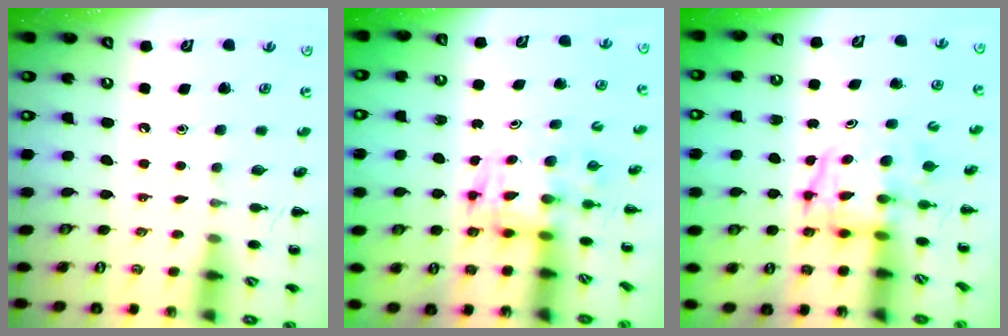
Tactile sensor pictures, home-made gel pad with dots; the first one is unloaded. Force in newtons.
{"total": 3.4, "press": 3.4, "slide": 0.6}
{"total": 3.9, "press": 3.8, "slide": 0.6}